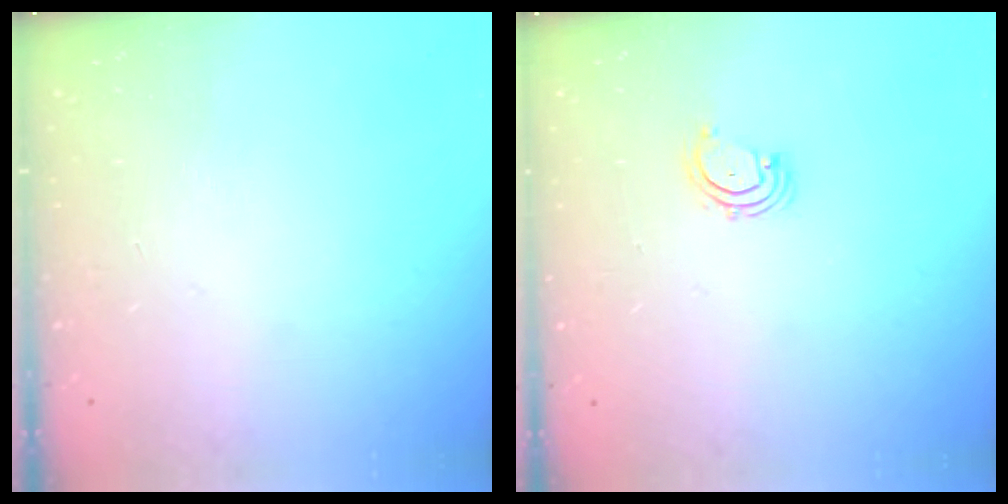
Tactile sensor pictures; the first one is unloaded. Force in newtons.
{"total": 2.3, "press": 2.3, "slide": 0.5}